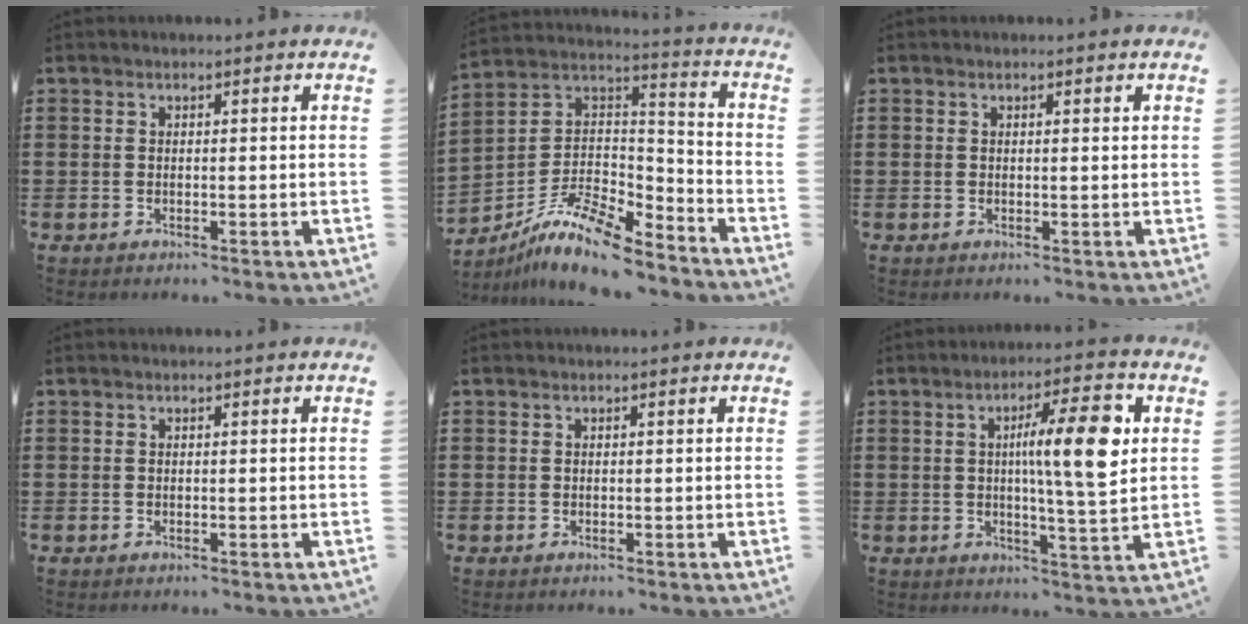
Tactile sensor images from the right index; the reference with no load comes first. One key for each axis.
{"total": 11.0, "fx": -9.0, "fy": 2.8, "fz": 5.8, "tx": -0.120, "ty": 0.017, "tz": -0.181}
{"total": 0.6, "fx": 0.2, "fy": 0.1, "fz": 0.5, "tx": -0.011, "ty": 0.001, "tz": 0.005}
{"total": 0.0}
{"total": 0.0}
{"total": 11.2, "fx": 2.6, "fy": 1.6, "fz": 10.8, "tx": -0.175, "ty": -0.004, "tz": 0.030}